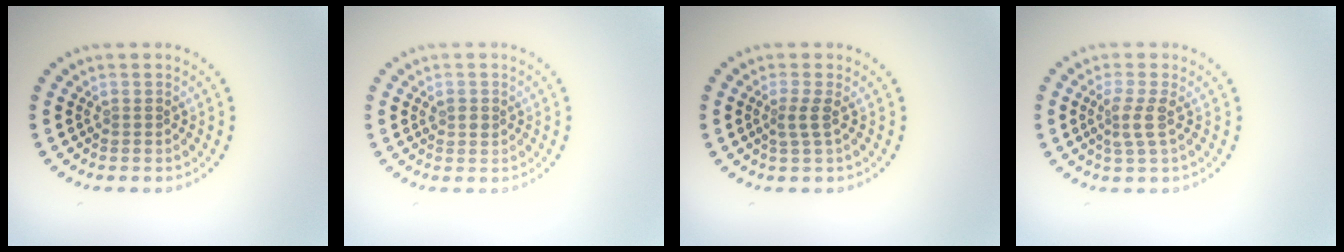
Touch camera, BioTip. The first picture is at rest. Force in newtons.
{"total": 1.0, "press": 1.0, "slide": 0.1}
{"total": 1.7, "press": 1.1, "slide": 1.2}
{"total": 2.1, "press": 1.6, "slide": 1.5}